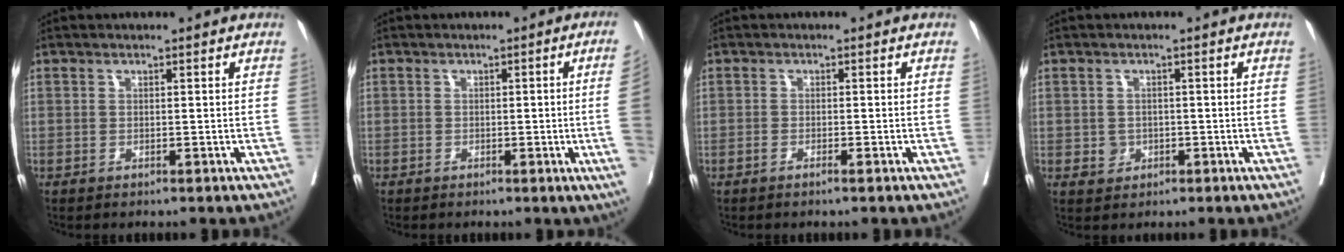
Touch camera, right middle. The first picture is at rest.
{"total": 5.5, "force": [-0.8, -1.7, 5.1], "torque": [-0.052, -0.012, -0.012]}
{"total": 1.1, "force": [-0.8, 0.0, 0.8], "torque": [-0.014, 0.000, -0.014]}
{"total": 2.2, "force": [-0.6, 2.0, 0.7], "torque": [-0.006, 0.005, -0.002]}